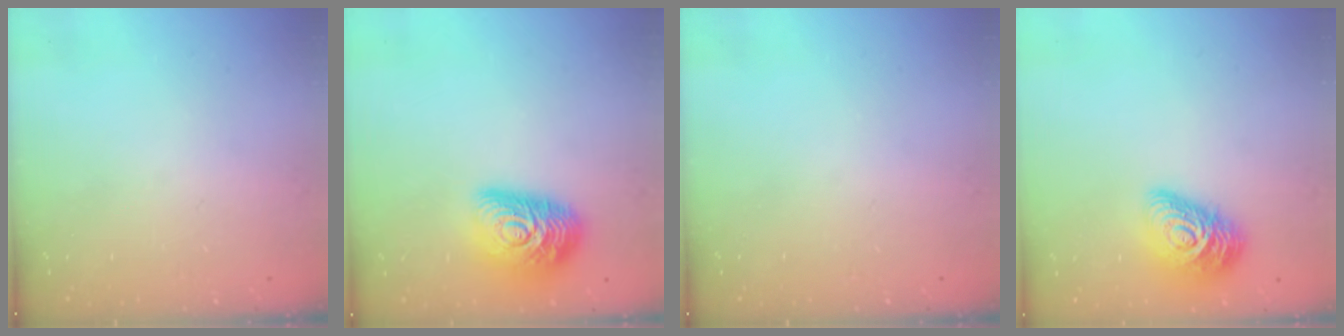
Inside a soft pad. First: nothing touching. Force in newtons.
{"total": 16.1, "press": 16.1, "slide": 1.0}
{"total": 0.0}
{"total": 14.6, "press": 14.6, "slide": 0.8}